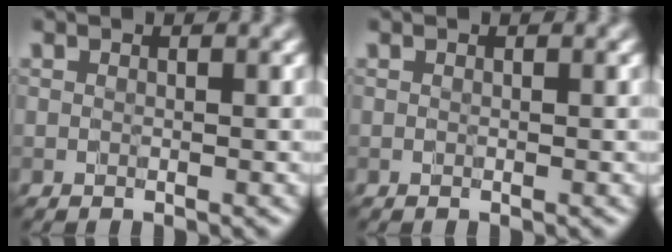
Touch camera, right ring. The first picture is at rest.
{"total": 0.0}